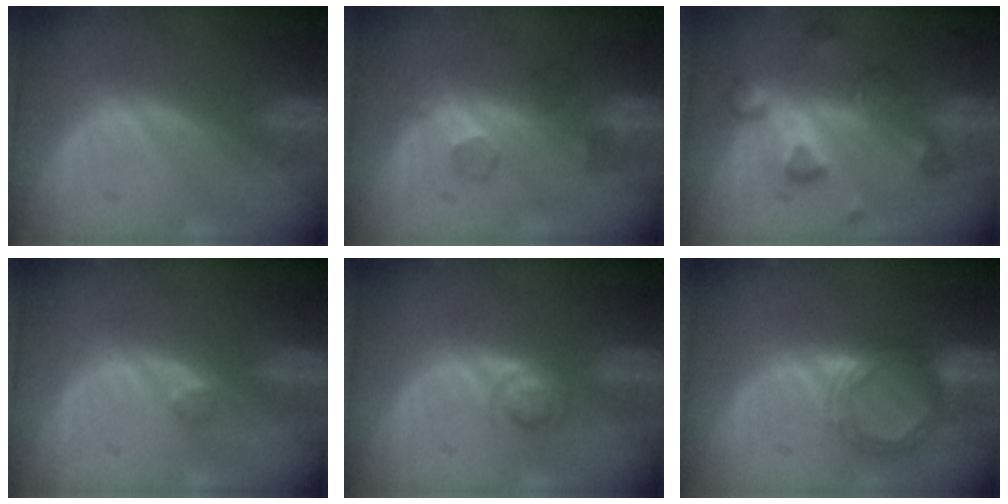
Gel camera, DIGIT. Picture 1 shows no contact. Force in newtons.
{"total": 4.3, "press": 3.9, "slide": 1.7}
{"total": 7.9, "press": 7.0, "slide": 3.6}
{"total": 1.2, "press": 1.0, "slide": 0.7}
{"total": 2.7, "press": 2.7, "slide": 0.2}
{"total": 5.5, "press": 5.3, "slide": 1.8}